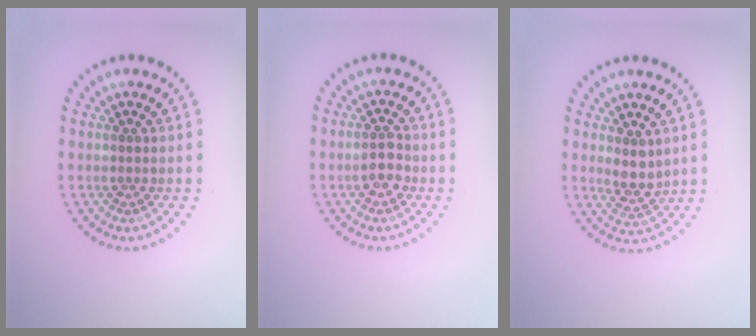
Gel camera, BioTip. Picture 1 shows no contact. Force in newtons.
{"total": 2.1, "press": 2.1, "slide": 0.4}
{"total": 2.4, "press": 2.0, "slide": 1.3}